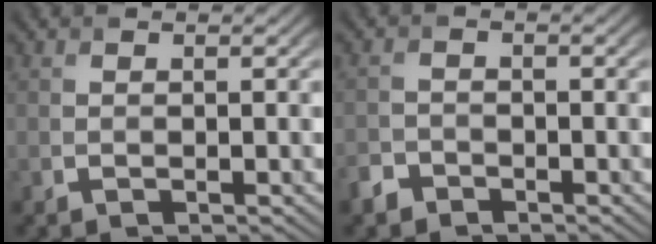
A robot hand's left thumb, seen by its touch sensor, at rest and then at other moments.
{"total": 2.3, "force": [-1.8, 1.3, 0.6], "torque": [-0.012, -0.002, -0.046]}